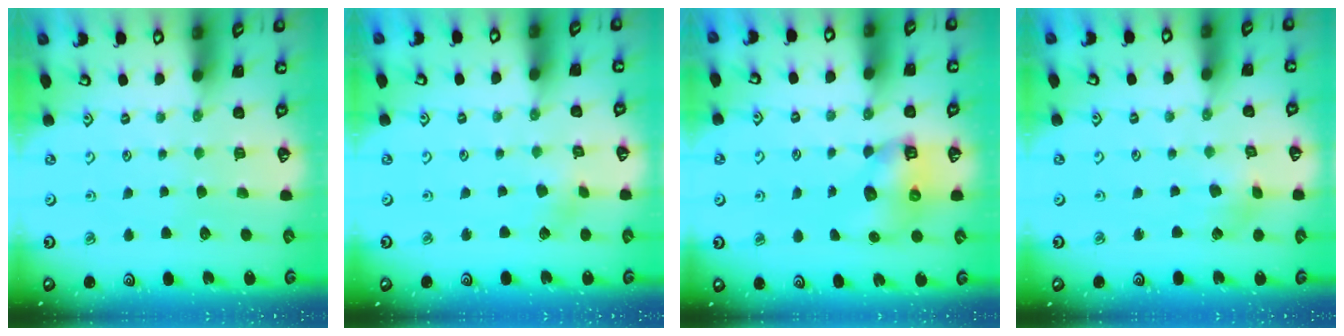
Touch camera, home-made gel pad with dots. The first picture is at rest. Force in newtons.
{"total": 2.7, "press": 2.7, "slide": 0.7}
{"total": 7.4, "press": 7.3, "slide": 0.9}
{"total": 2.8, "press": 2.8, "slide": 0.4}